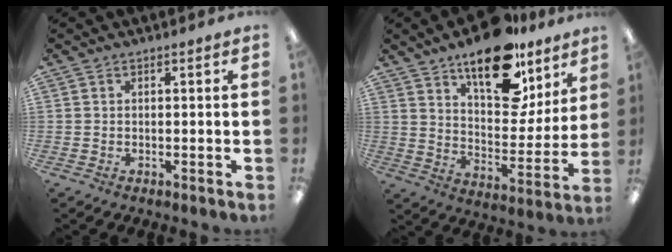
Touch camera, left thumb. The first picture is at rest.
{"total": 19.9, "force": [13.5, 9.1, 11.4], "torque": [-0.161, -0.079, 0.228]}